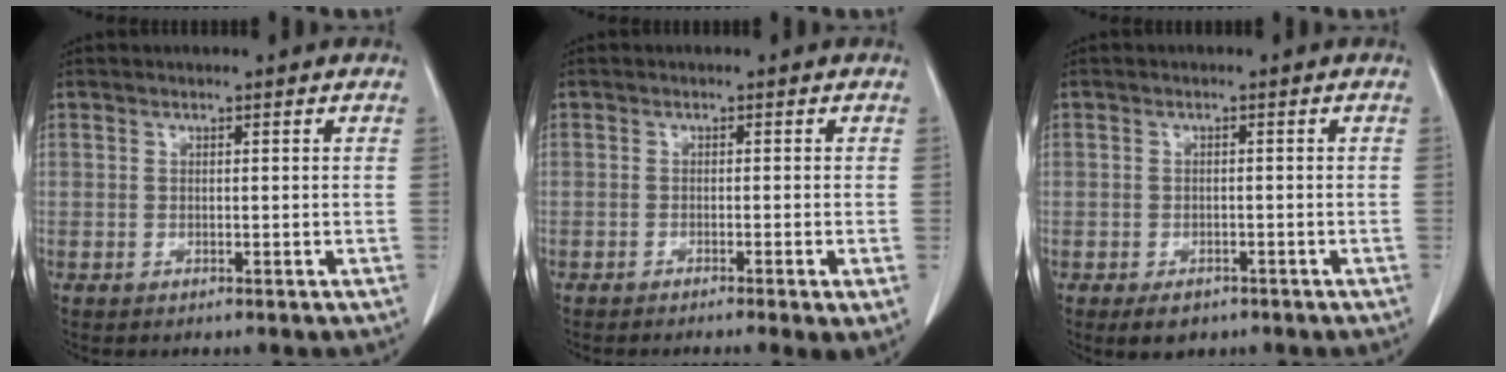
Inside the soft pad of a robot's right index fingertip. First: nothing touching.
{"total": 4.0, "force": [-2.3, 0.0, 3.2], "torque": [-0.036, -0.011, -0.035]}
{"total": 3.1, "force": [-2.0, 2.0, 1.4], "torque": [-0.019, -0.001, -0.020]}